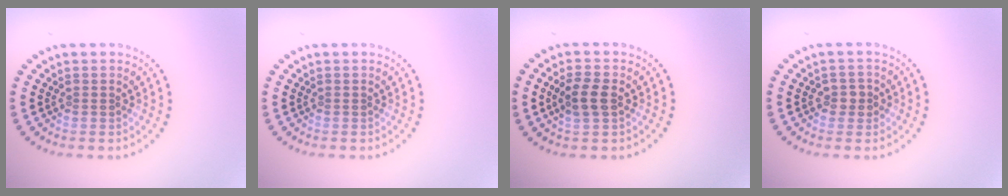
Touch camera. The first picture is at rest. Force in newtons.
{"total": 0.0}
{"total": 2.5, "press": 2.5, "slide": 0.5}
{"total": 1.5, "press": 1.4, "slide": 0.6}